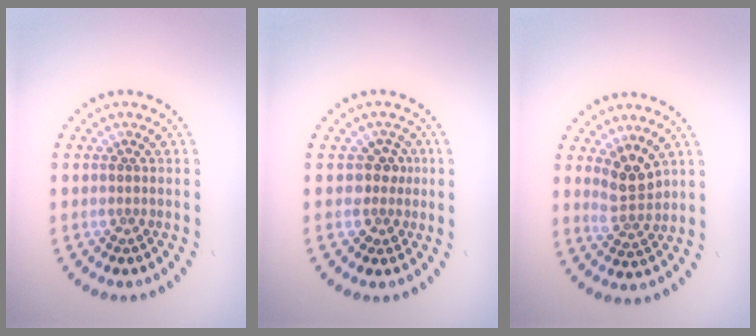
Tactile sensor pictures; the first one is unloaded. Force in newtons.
{"total": 2.1, "press": 1.6, "slide": 1.4}
{"total": 2.8, "press": 2.5, "slide": 1.2}